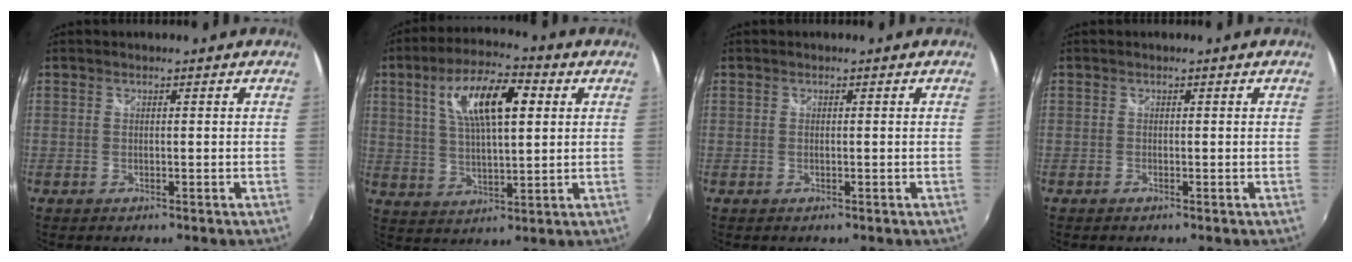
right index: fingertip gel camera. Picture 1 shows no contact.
{"total": 13.2, "force": [4.2, 4.7, 11.6], "torque": [-0.210, 0.019, 0.076]}
{"total": 0.0}
{"total": 0.0}